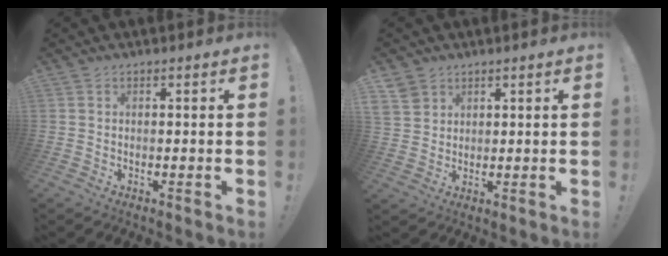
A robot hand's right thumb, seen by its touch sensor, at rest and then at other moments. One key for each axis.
{"total": 4.4, "fx": 3.1, "fy": 3.0, "fz": 0.8, "tx": -0.016, "ty": -0.015, "tz": 0.060}